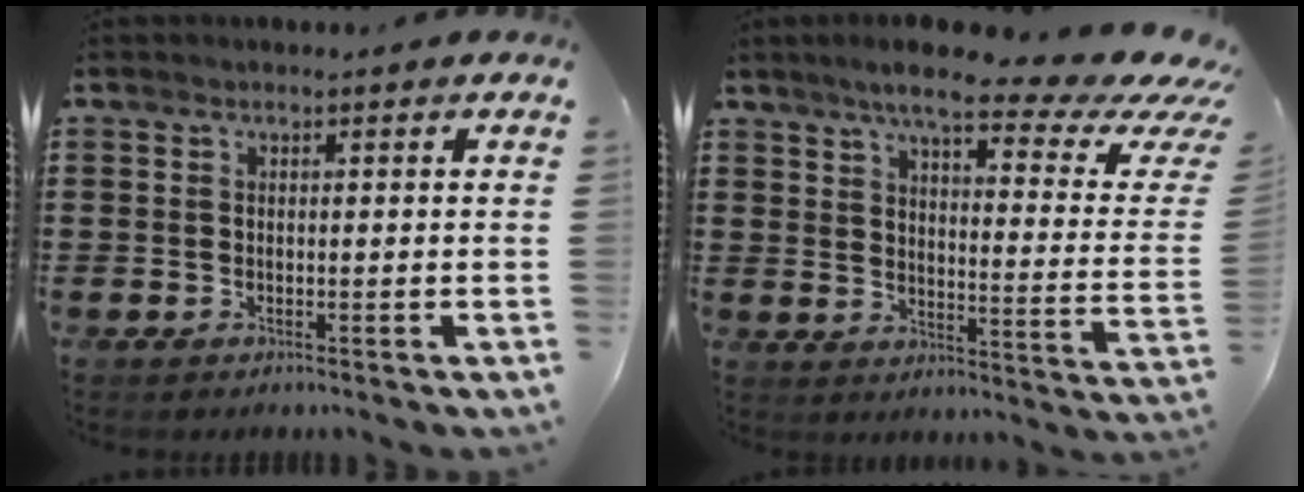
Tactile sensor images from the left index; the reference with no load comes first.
{"total": 10.2, "force": [7.4, 1.5, 6.8], "torque": [-0.127, -0.043, 0.117]}